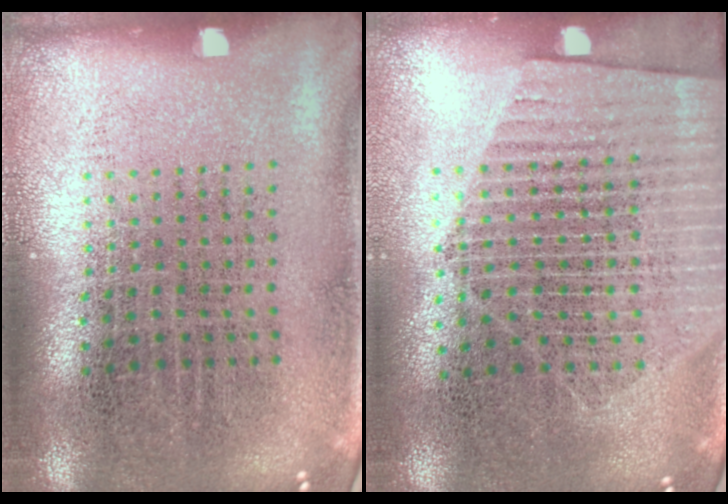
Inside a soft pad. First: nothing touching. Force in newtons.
{"total": 1.5, "press": 1.3, "slide": 0.7}